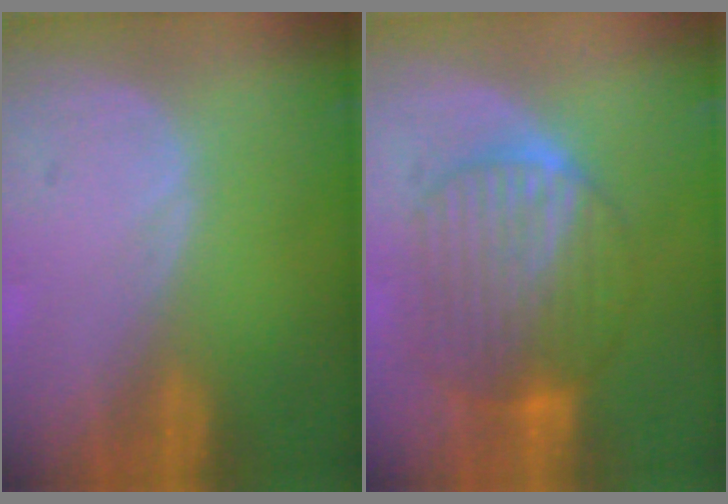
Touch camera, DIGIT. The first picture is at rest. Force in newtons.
{"total": 10.3, "press": 10.3, "slide": 0.8}